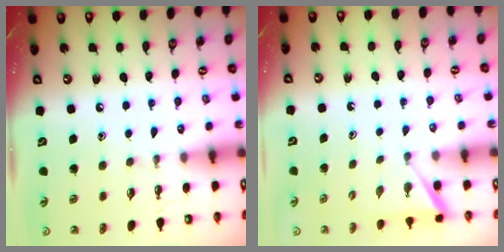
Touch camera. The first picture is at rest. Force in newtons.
{"total": 3.0, "press": 3.0, "slide": 0.2}